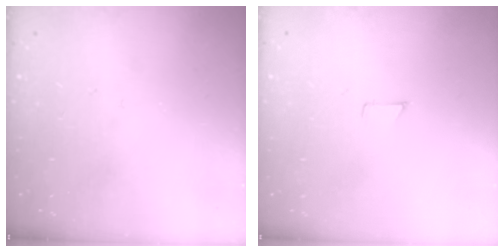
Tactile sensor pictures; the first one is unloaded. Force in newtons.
{"total": 3.6, "press": 3.6, "slide": 0.3}